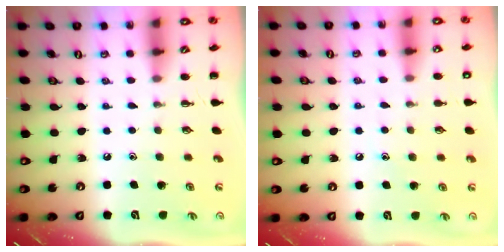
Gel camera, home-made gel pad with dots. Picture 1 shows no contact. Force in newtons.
{"total": 6.0, "press": 5.8, "slide": 1.4}